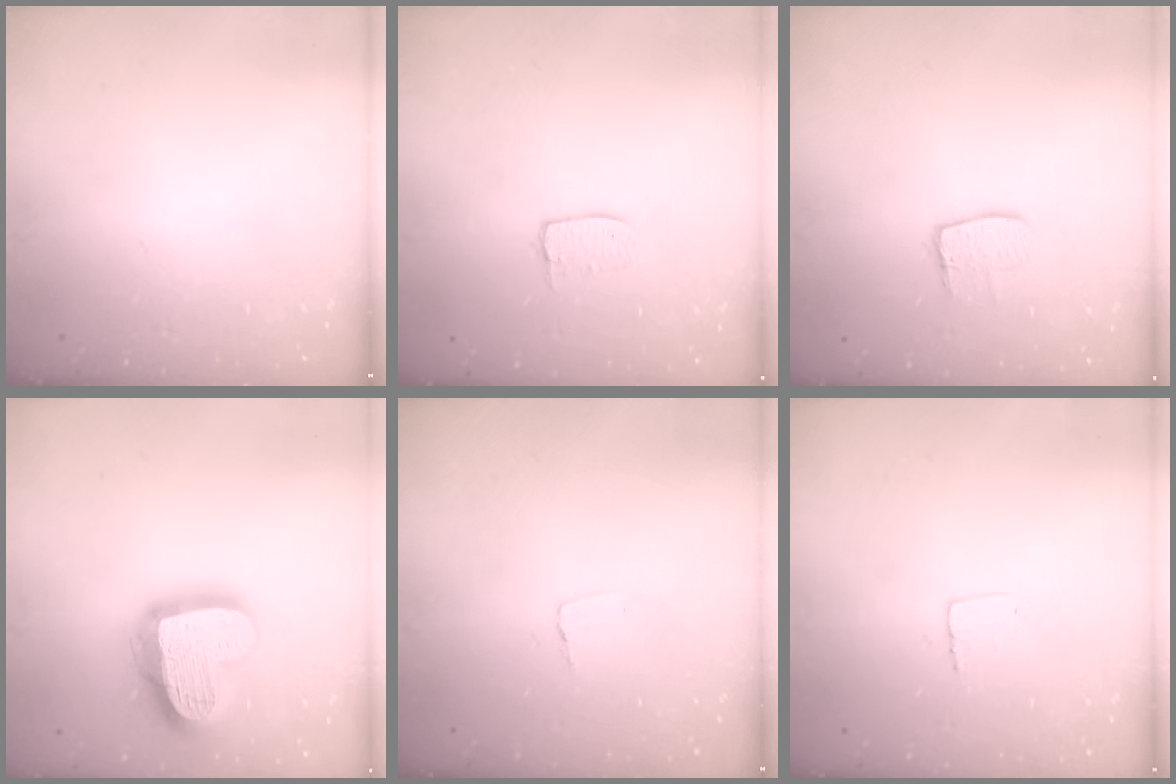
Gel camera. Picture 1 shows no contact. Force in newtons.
{"total": 6.0, "press": 6.0, "slide": 0.3}
{"total": 8.0, "press": 8.0, "slide": 0.5}
{"total": 21.6, "press": 21.5, "slide": 1.9}
{"total": 2.6, "press": 2.6, "slide": 0.2}
{"total": 4.0, "press": 4.0, "slide": 0.3}